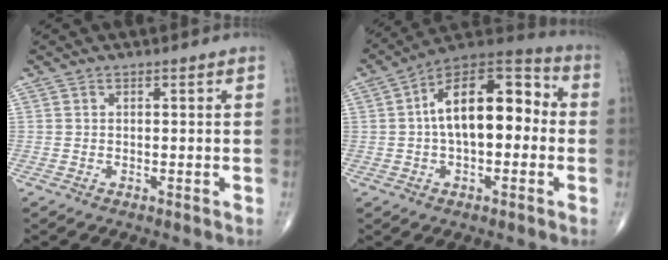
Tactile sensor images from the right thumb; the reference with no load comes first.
{"total": 17.5, "force": [1.0, 9.0, 15.0], "torque": [-0.215, 0.046, 0.003]}